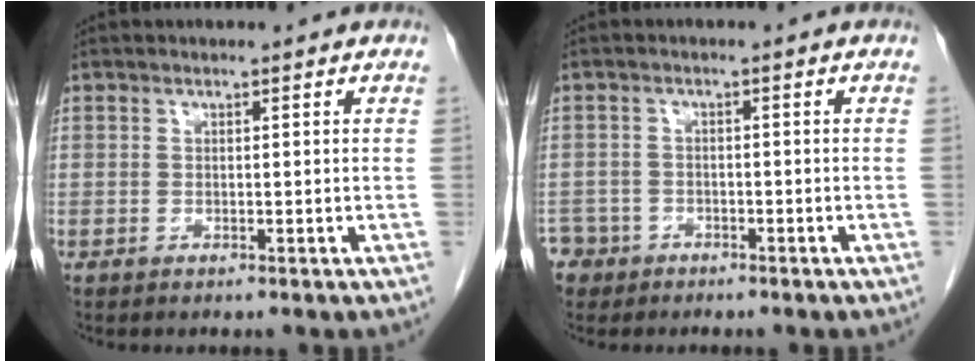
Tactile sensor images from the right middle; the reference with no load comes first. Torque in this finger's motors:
{"motor_torque": [0.47, -0.26, 0.28, -0.01]}